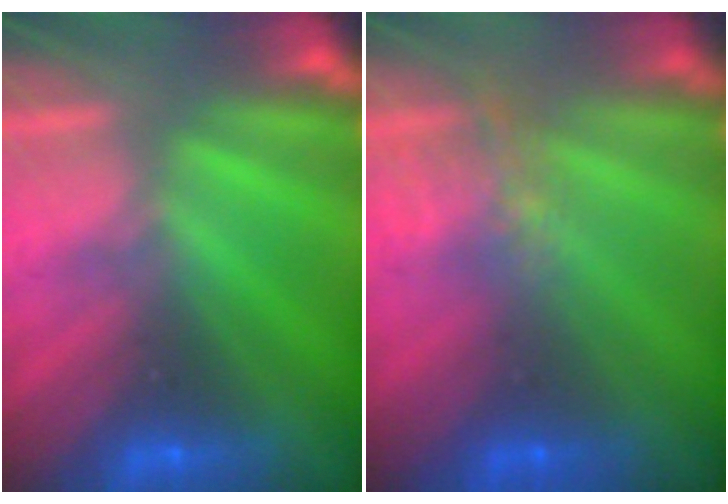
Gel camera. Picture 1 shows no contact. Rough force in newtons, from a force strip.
{"total": 4.1}